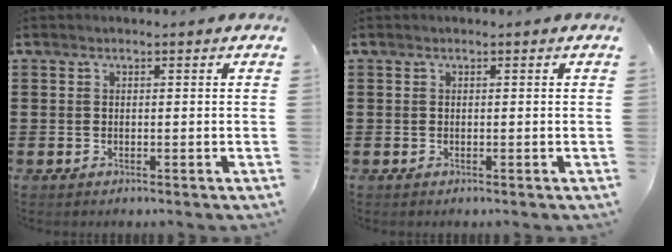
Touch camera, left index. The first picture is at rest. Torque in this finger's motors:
{"motor_torque": [-0.03, -0.02, 0.00, -0.01]}